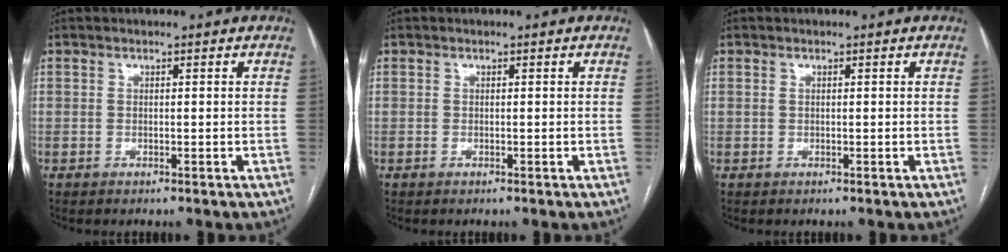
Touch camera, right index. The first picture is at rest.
{"total": 0.0}
{"total": 0.0}